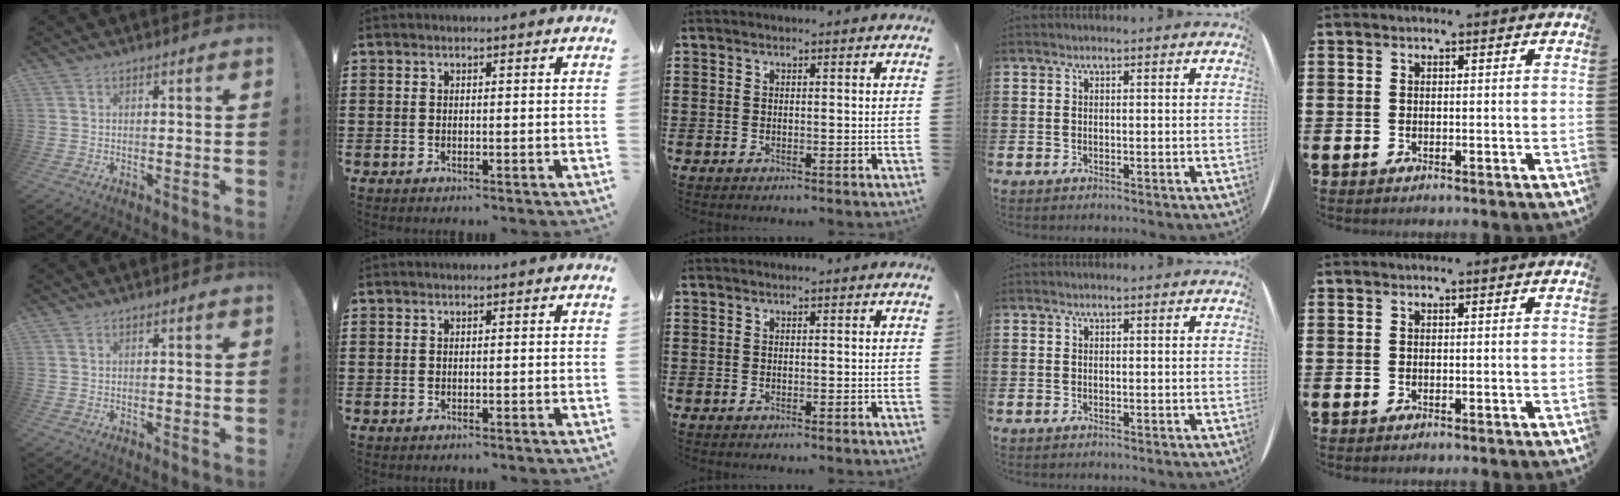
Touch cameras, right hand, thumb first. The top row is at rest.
{}